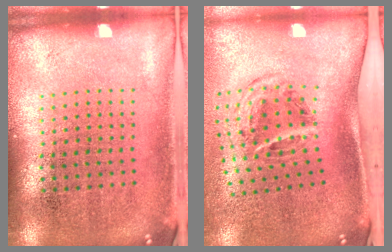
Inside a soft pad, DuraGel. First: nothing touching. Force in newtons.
{"total": 2.0, "press": 1.2, "slide": 1.6}